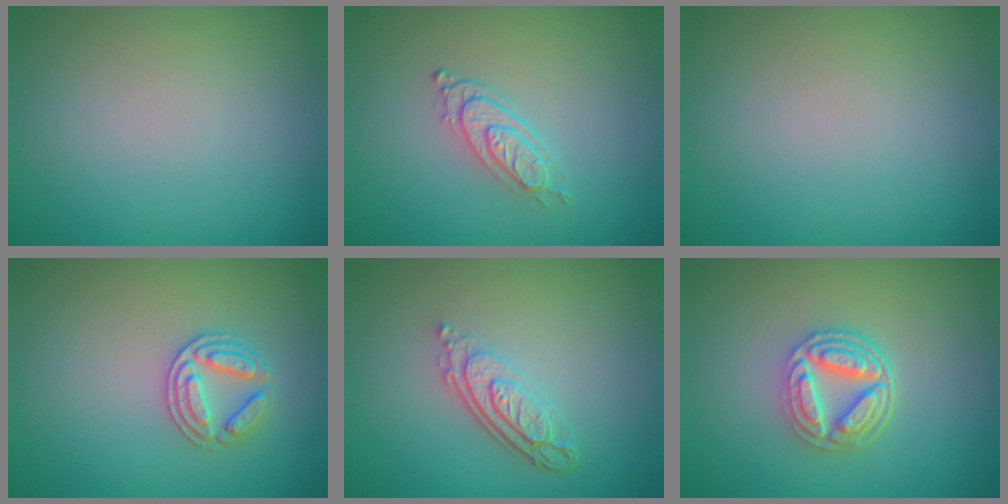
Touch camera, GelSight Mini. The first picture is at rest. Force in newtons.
{"total": 2.7, "press": 2.1, "slide": 1.7}
{"total": 0.0}
{"total": 2.8, "press": 2.7, "slide": 0.6}
{"total": 4.0, "press": 2.9, "slide": 2.8}
{"total": 5.0, "press": 3.8, "slide": 3.2}